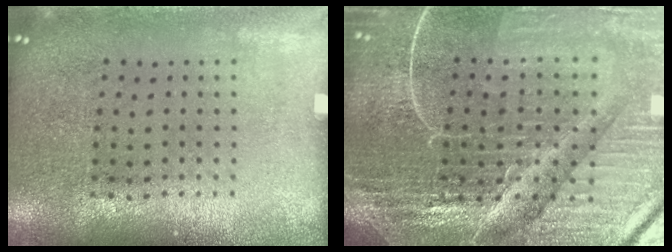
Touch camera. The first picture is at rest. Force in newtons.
{"total": 6.3, "press": 5.7, "slide": 2.8}